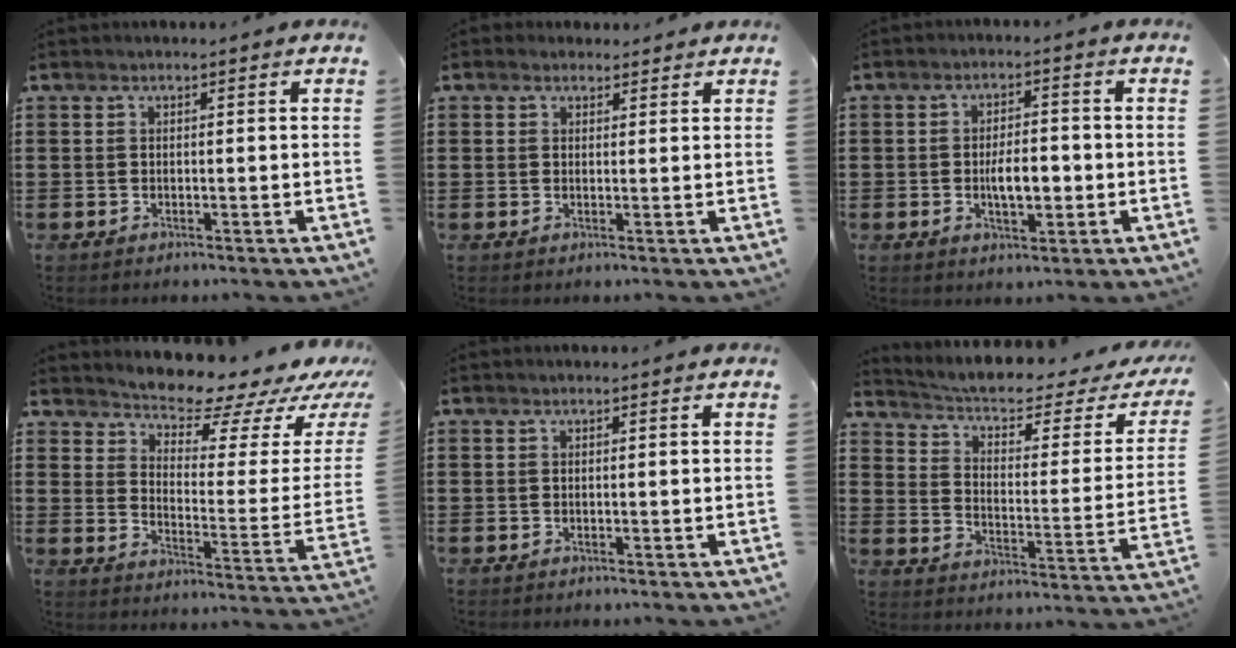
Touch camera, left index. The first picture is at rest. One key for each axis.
{"total": 1.6, "fx": 1.4, "fy": 0.9, "fz": 0.2, "tx": 0.001, "ty": 0.003, "tz": 0.025}
{"total": 5.2, "fx": -0.8, "fy": 2.3, "fz": 4.5, "tx": -0.066, "ty": -0.001, "tz": -0.020}
{"total": 7.7, "fx": 7.2, "fy": 1.3, "fz": 2.4, "tx": -0.052, "ty": -0.065, "tz": 0.118}
{"total": 0.0}
{"total": 4.5, "fx": 3.3, "fy": 0.6, "fz": 3.0, "tx": -0.076, "ty": -0.029, "tz": 0.048}